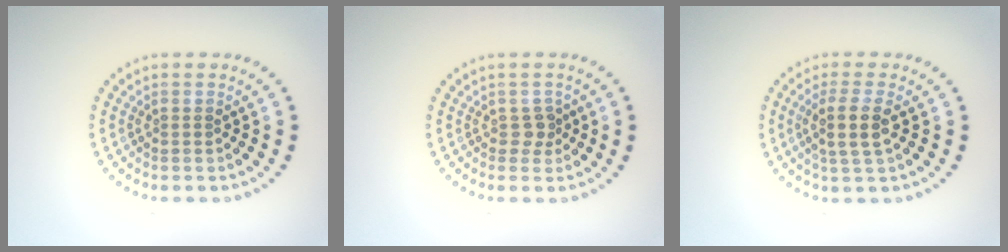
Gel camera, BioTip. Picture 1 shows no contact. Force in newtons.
{"total": 1.3, "press": 1.0, "slide": 0.8}
{"total": 2.8, "press": 2.6, "slide": 1.2}